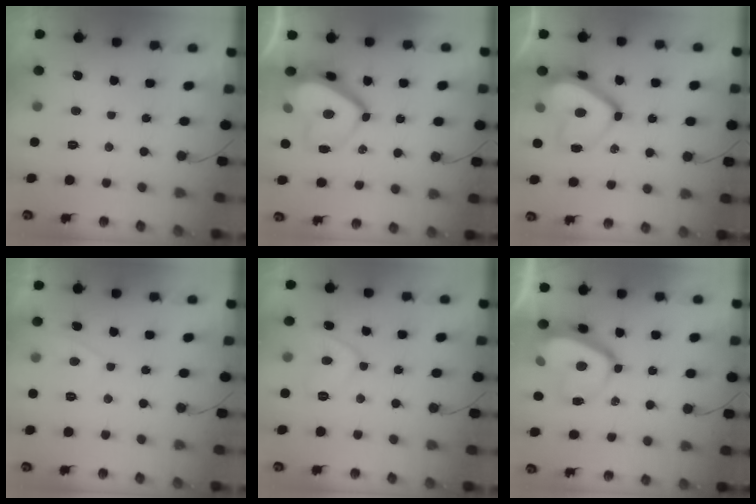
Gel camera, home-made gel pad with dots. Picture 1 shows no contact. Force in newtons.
{"total": 11.9, "press": 11.8, "slide": 1.1}
{"total": 16.1, "press": 16.0, "slide": 1.8}
{"total": 2.4, "press": 2.3, "slide": 0.5}
{"total": 7.7, "press": 7.7, "slide": 0.7}
{"total": 11.4, "press": 11.4, "slide": 0.9}